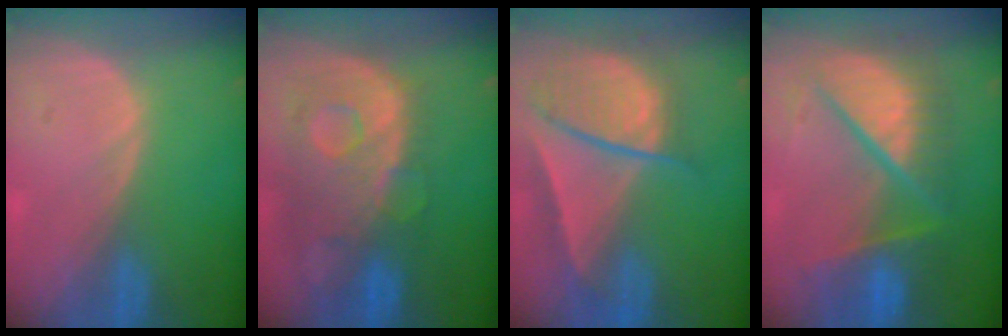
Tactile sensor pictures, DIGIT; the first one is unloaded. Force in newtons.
{"total": 12.1, "press": 10.1, "slide": 6.7}
{"total": 9.4, "press": 8.1, "slide": 4.7}
{"total": 10.7, "press": 10.6, "slide": 1.4}